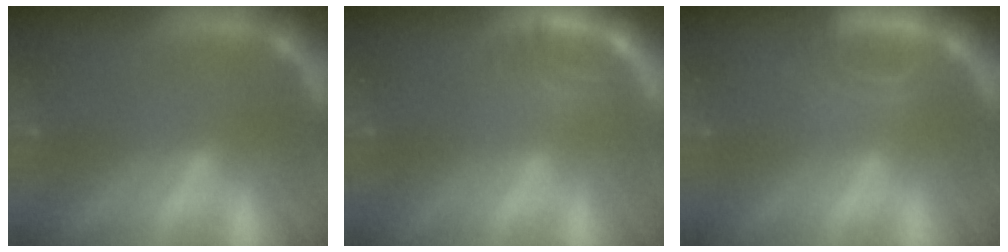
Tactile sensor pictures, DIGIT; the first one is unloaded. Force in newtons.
{"total": 2.9}
{"total": 2.9}